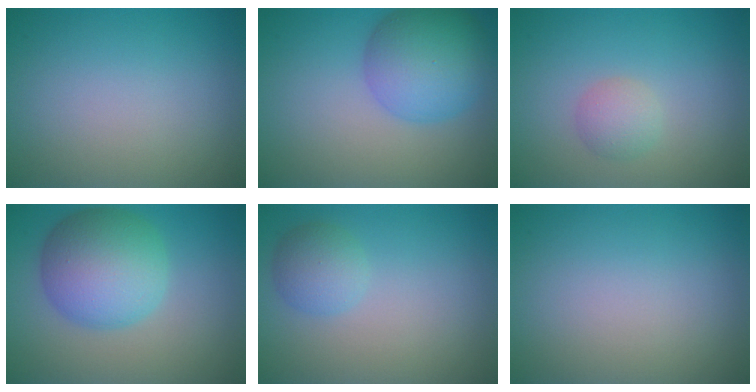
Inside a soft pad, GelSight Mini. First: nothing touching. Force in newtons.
{"total": 7.2, "press": 7.2, "slide": 0.2}
{"total": 1.8, "press": 1.8, "slide": 0.1}
{"total": 7.8, "press": 7.8, "slide": 0.1}
{"total": 2.5, "press": 2.5, "slide": 0.2}
{"total": 0.0}